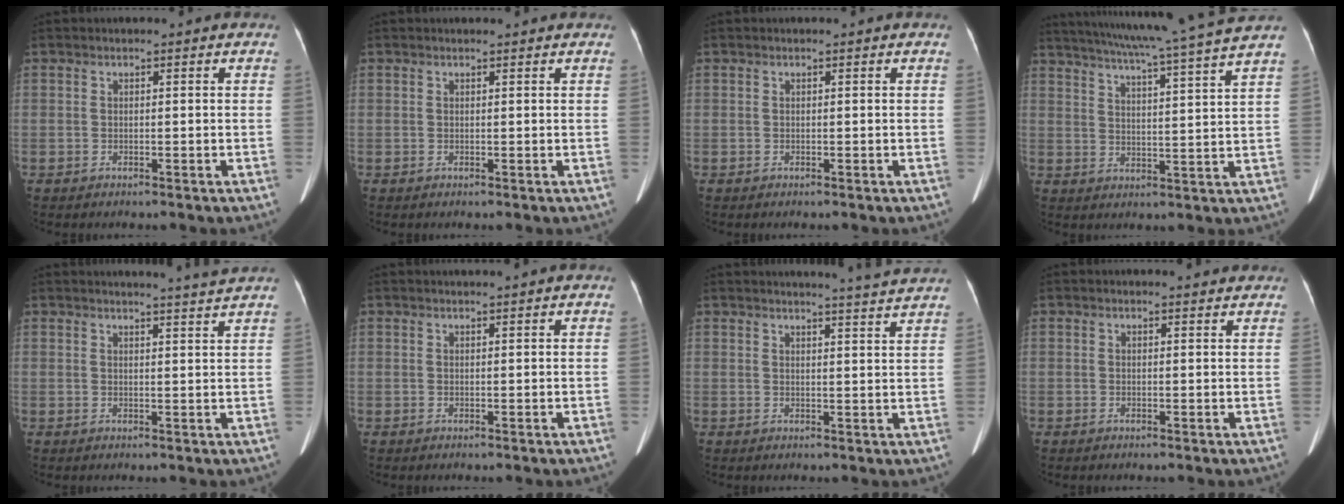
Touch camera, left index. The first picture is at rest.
{"total": 1.7, "force": [1.6, 0.1, 0.5], "torque": [-0.008, 0.011, 0.021]}
{"total": 0.0}
{"total": 18.8, "force": [16.2, -2.1, 9.3], "torque": [-0.165, -0.015, 0.219]}
{"total": 4.9, "force": [4.4, -1.6, 1.2], "torque": [-0.019, -0.010, 0.050]}
{"total": 1.1, "force": [0.9, -0.3, 0.5], "torque": [-0.009, 0.006, 0.022]}
{"total": 6.7, "force": [6.3, -1.5, 1.7], "torque": [-0.030, -0.012, 0.067]}
{"total": 1.4, "force": [1.4, 0.1, 0.1], "torque": [-0.010, -0.004, 0.015]}